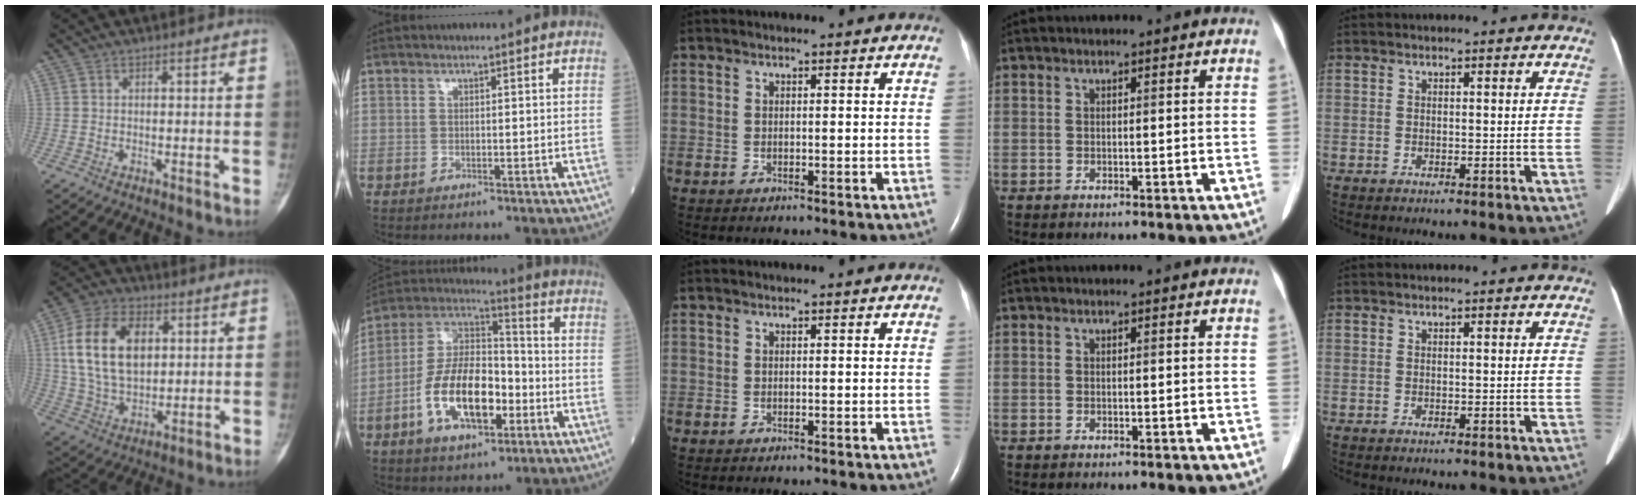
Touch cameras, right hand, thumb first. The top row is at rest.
{"thumb": {"total": 16.4, "force": [3.6, 10.4, 12.1], "torque": [-0.204, -0.002, 0.069]}, "index": {"total": 15.1, "force": [-4.8, 6.9, 12.5], "torque": [-0.248, 0.016, -0.082]}}